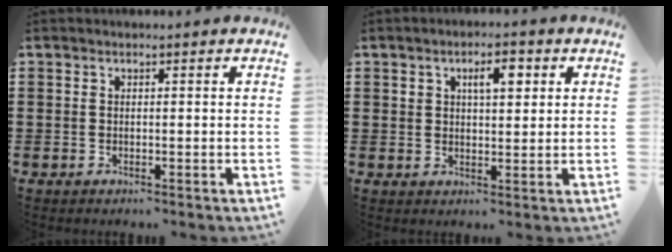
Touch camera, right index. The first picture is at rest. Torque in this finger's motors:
{"motor_torque": [0.12, -0.05, 0.11, 0.07]}